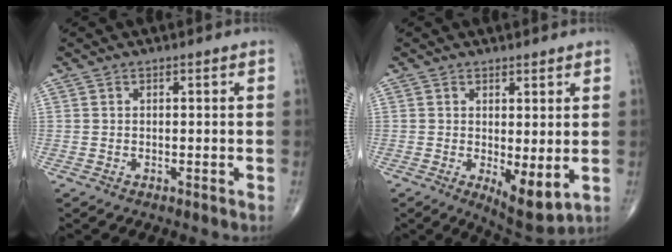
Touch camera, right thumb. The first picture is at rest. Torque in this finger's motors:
{"motor_torque": [0.70, 0.93, 0.05, -0.11, 0.22]}